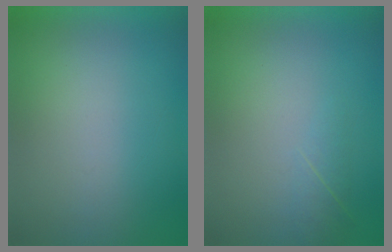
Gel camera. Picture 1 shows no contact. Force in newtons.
{"total": 1.9}